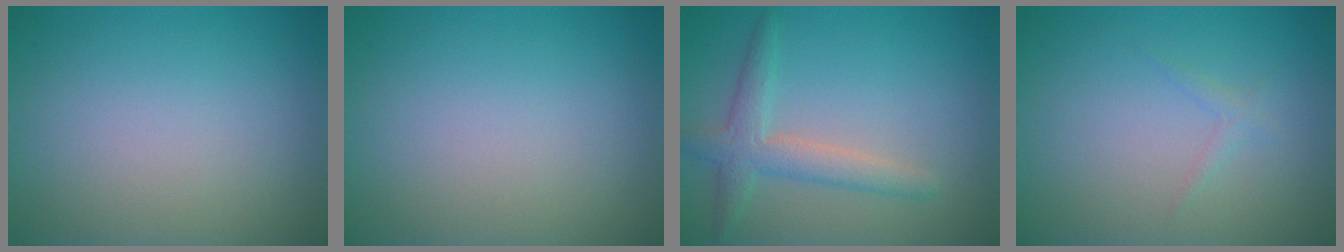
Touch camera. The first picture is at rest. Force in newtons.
{"total": 0.0}
{"total": 3.2, "press": 3.2, "slide": 0.2}
{"total": 0.7, "press": 0.7, "slide": 0.0}